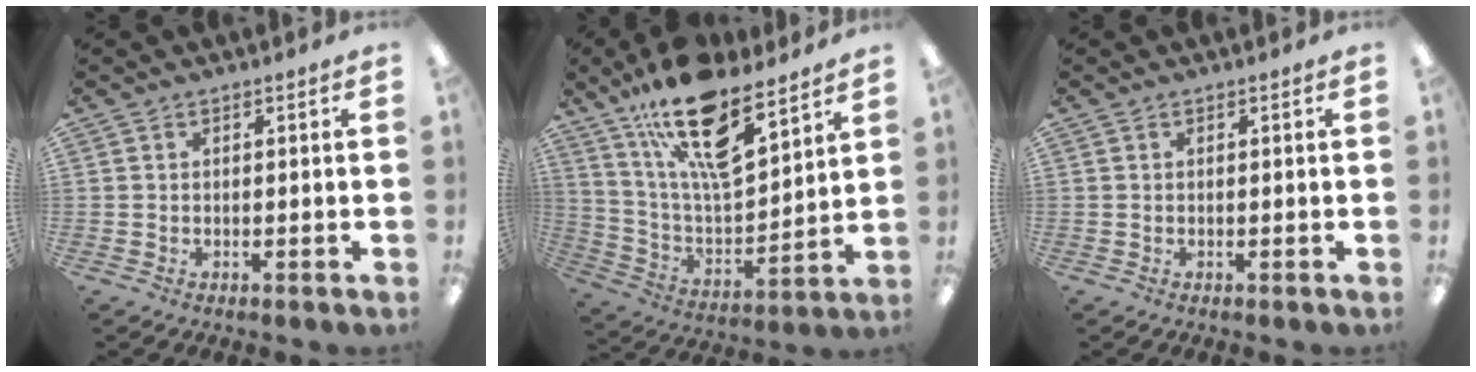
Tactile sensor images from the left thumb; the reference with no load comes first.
{"total": 20.5, "force": [14.1, 7.5, 12.9], "torque": [-0.220, -0.086, 0.244]}
{"total": 0.0}